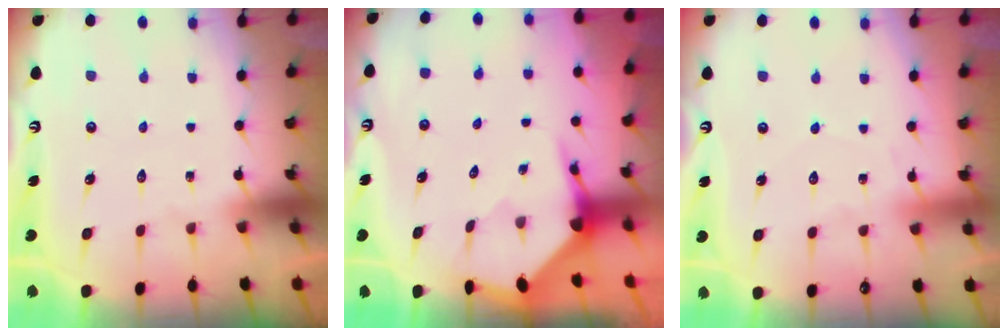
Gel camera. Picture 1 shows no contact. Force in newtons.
{"total": 3.5, "press": 3.5, "slide": 0.4}
{"total": 3.6, "press": 3.6, "slide": 0.5}